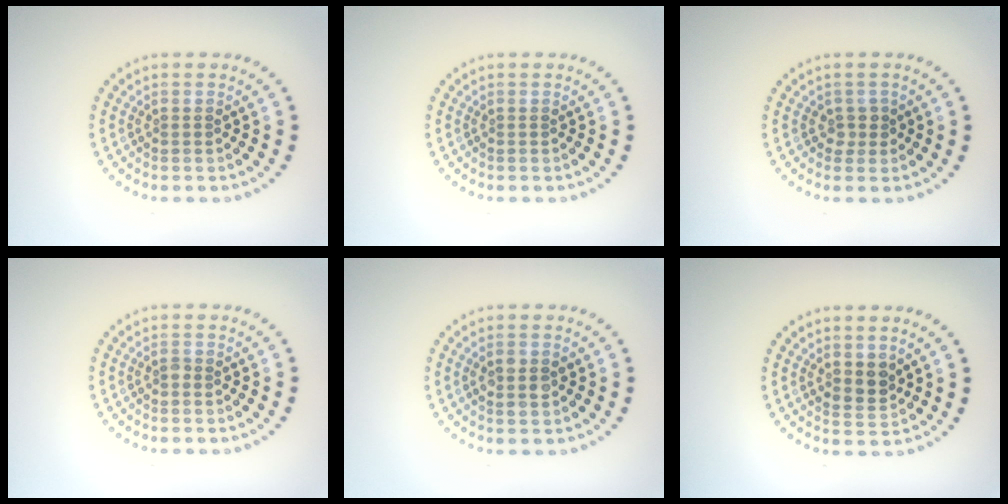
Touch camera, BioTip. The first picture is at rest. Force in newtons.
{"total": 0.0}
{"total": 1.3, "press": 1.1, "slide": 0.7}
{"total": 0.6, "press": 0.5, "slide": 0.3}
{"total": 1.7, "press": 1.6, "slide": 0.2}
{"total": 1.8, "press": 1.6, "slide": 0.9}